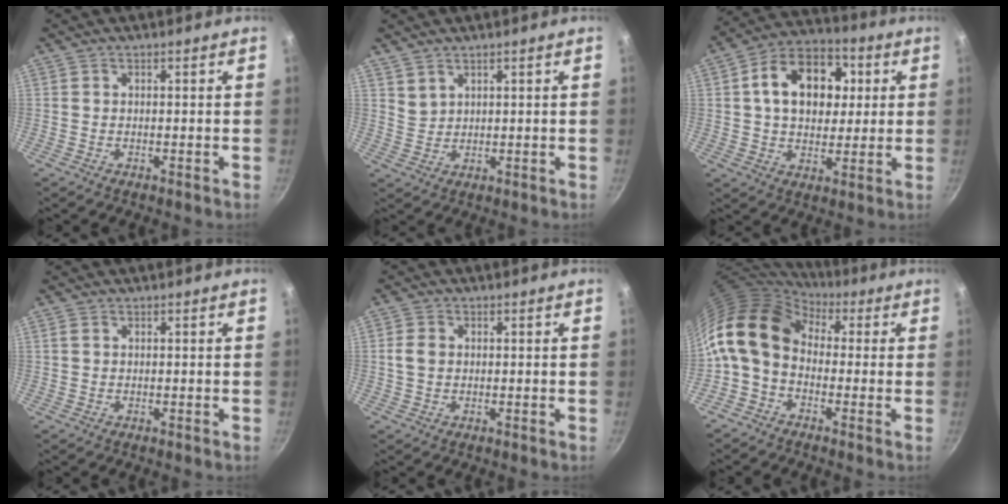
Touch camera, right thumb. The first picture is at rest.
{"total": 2.6, "force": [2.2, 1.3, 0.7], "torque": [-0.005, -0.005, 0.050]}
{"total": 16.5, "force": [3.5, 11.7, 11.1], "torque": [-0.138, 0.016, 0.044]}
{"total": 0.9, "force": [0.4, 0.6, 0.5], "torque": [-0.010, 0.002, 0.007]}
{"total": 3.2, "force": [0.3, 2.5, 2.0], "torque": [-0.032, 0.005, 0.003]}
{"total": 12.7, "force": [0.7, 8.6, 9.4], "torque": [-0.172, 0.024, -0.012]}